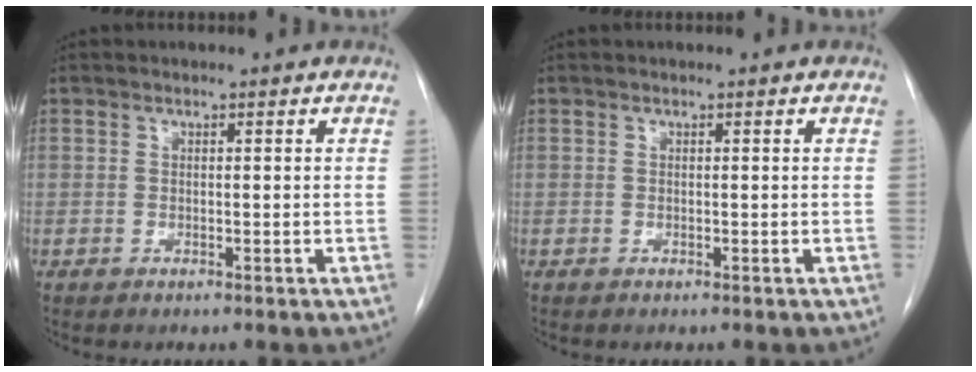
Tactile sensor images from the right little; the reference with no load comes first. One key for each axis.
{"total": 0.0}